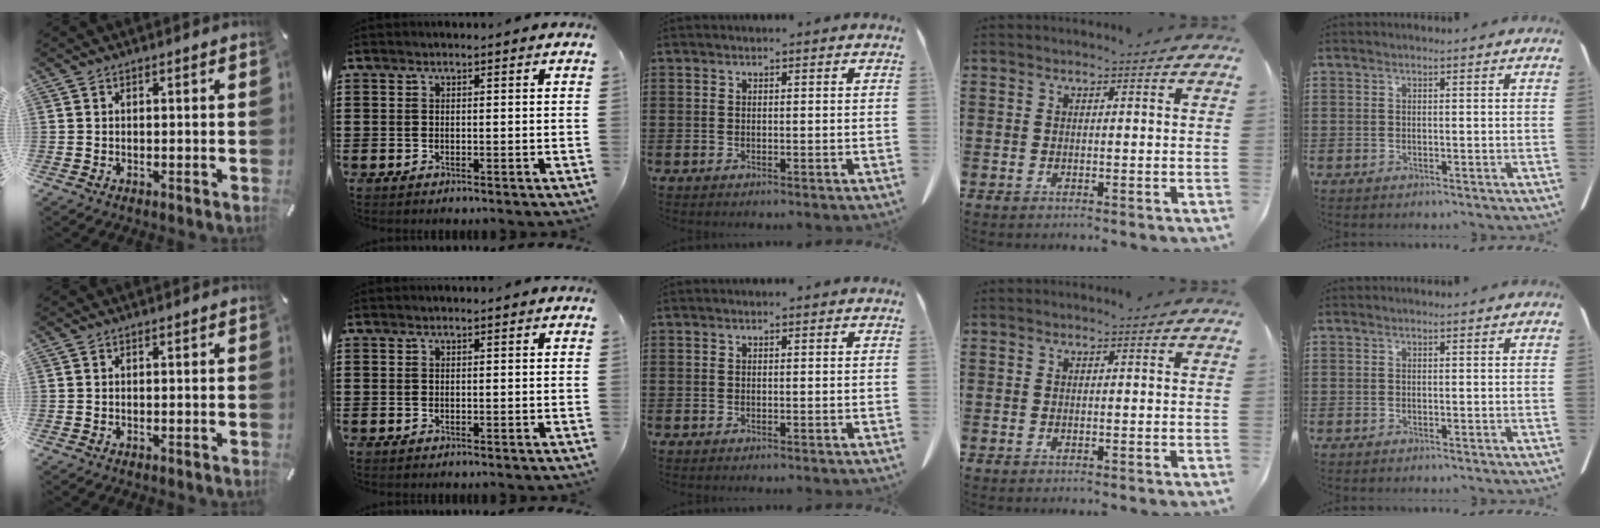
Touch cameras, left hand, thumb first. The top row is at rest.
{}